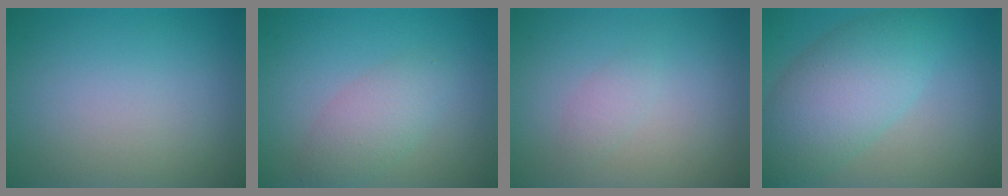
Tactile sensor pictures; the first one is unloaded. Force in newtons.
{"total": 2.9, "press": 2.9, "slide": 0.2}
{"total": 1.0, "press": 1.0, "slide": 0.0}
{"total": 7.1, "press": 7.1, "slide": 0.2}